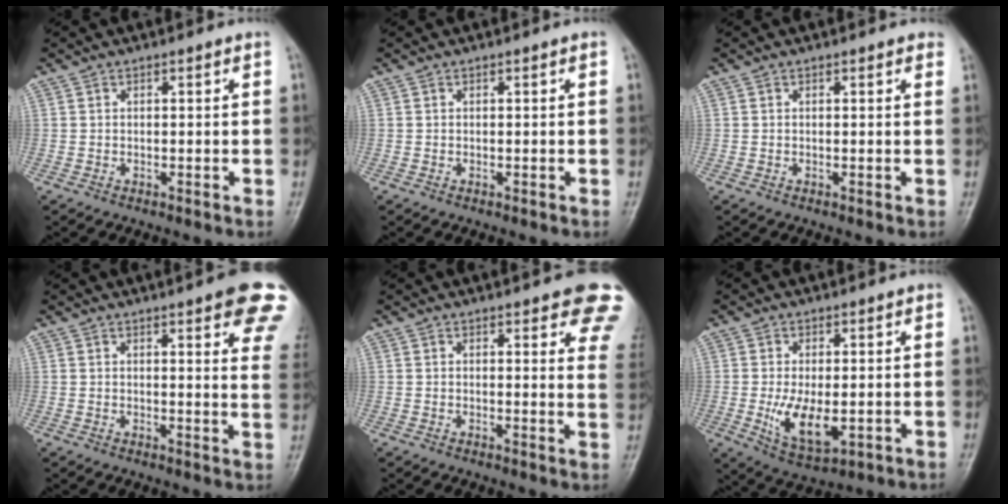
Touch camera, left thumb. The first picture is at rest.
{"total": 0.0}
{"total": 1.1, "force": [0.9, 0.4, 0.6], "torque": [-0.004, 0.002, 0.006]}
{"total": 14.3, "force": [8.0, 3.5, 11.3], "torque": [-0.116, -0.027, 0.083]}
{"total": 12.0, "force": [7.5, 3.8, 8.5], "torque": [-0.069, -0.031, 0.072]}
{"total": 8.5, "force": [-1.1, 4.2, 7.3], "torque": [-0.121, -0.019, -0.008]}